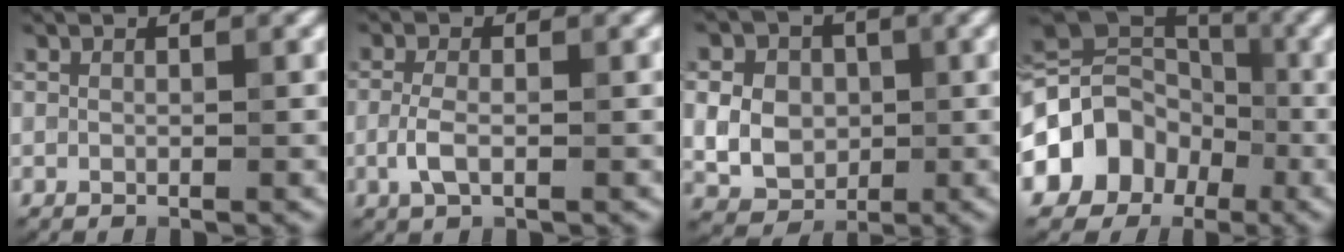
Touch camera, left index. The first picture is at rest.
{"total": 2.3, "force": [-0.6, 0.9, 2.0], "torque": [-0.053, 0.003, -0.014]}
{"total": 9.1, "force": [1.2, 7.7, 4.7], "torque": [-0.091, 0.033, 0.007]}
{"total": 10.0, "force": [-3.3, 8.0, 4.9], "torque": [-0.087, 0.012, -0.074]}